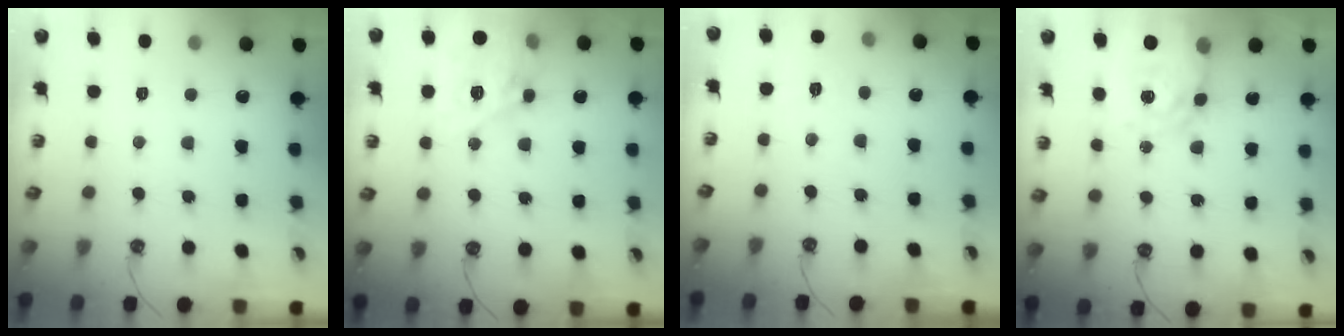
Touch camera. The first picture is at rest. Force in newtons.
{"total": 15.0, "press": 14.9, "slide": 1.3}
{"total": 3.5, "press": 3.4, "slide": 0.6}
{"total": 9.6, "press": 9.6, "slide": 0.9}